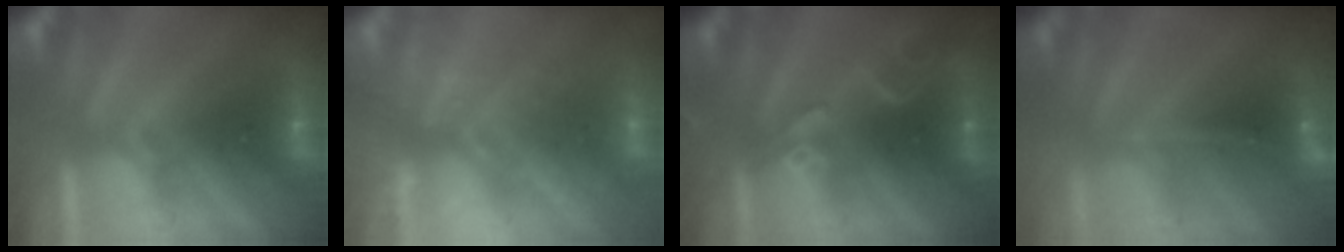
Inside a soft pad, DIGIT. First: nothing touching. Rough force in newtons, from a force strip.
{"total": 1.9}
{"total": 2.4}
{"total": 1.1}